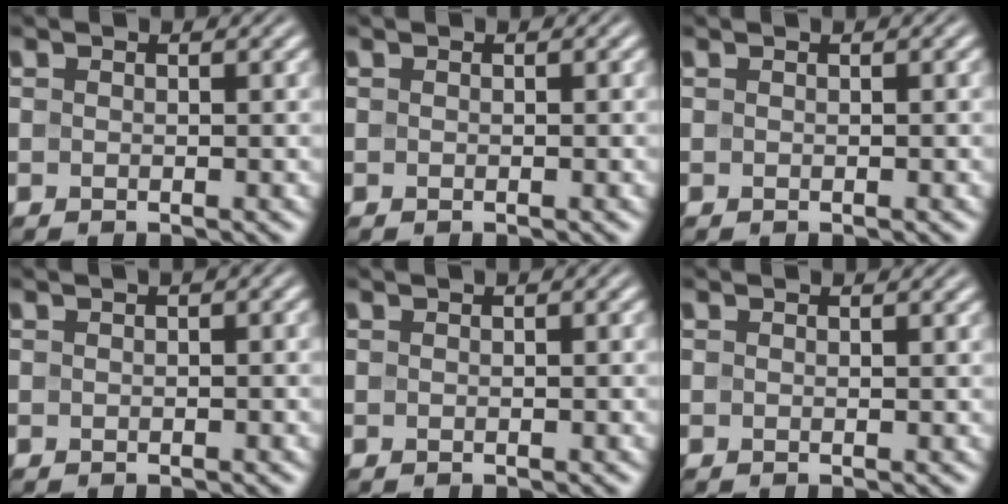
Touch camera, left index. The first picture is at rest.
{"total": 0.0}
{"total": 0.6, "force": [0.3, 0.1, 0.5], "torque": [-0.005, 0.009, 0.003]}
{"total": 1.6, "force": [0.5, 0.4, 1.5], "torque": [-0.019, 0.006, 0.005]}
{"total": 0.9, "force": [0.3, 0.1, 0.8], "torque": [-0.013, 0.007, 0.004]}
{"total": 0.8, "force": [0.7, 0.2, 0.3], "torque": [-0.002, 0.001, 0.007]}